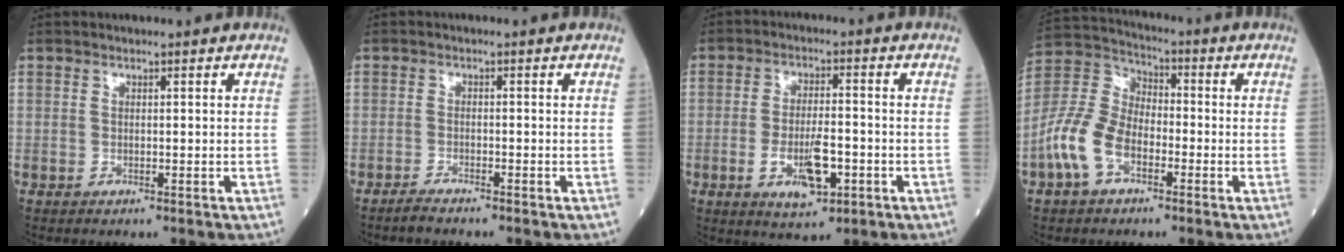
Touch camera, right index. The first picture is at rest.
{"total": 1.9, "force": [-1.8, 0.0, 0.6], "torque": [-0.020, -0.004, -0.032]}
{"total": 7.5, "force": [-2.5, 2.5, 6.6], "torque": [-0.121, -0.005, -0.036]}
{"total": 10.3, "force": [-4.4, 5.8, 7.2], "torque": [-0.180, 0.019, -0.093]}